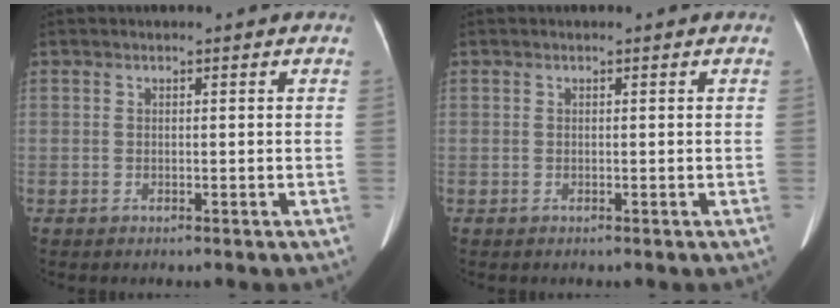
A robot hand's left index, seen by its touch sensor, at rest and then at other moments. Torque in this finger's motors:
{"motor_torque": [0.27, -0.19, 0.05, 0.01]}